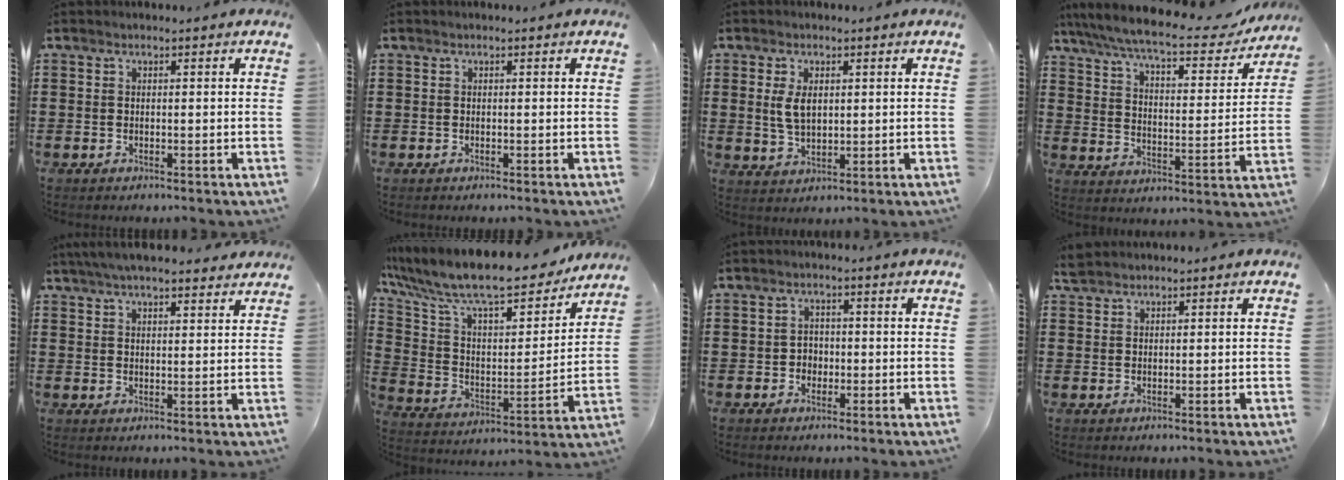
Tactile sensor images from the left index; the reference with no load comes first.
{"total": 0.0}
{"total": 4.4, "force": [1.1, 2.5, 3.5], "torque": [-0.083, 0.006, 0.016]}
{"total": 7.9, "force": [6.7, 0.8, 4.2], "torque": [-0.108, -0.037, 0.111]}
{"total": 5.3, "force": [4.8, 0.7, 2.2], "torque": [-0.055, -0.007, 0.090]}
{"total": 12.5, "force": [10.5, 2.4, 6.3], "torque": [-0.149, -0.075, 0.177]}
{"total": 2.0, "force": [-0.4, 1.8, 0.8], "torque": [-0.021, 0.004, -0.011]}
{"total": 1.9, "force": [1.8, 0.5, 0.4], "torque": [-0.013, 0.002, 0.035]}